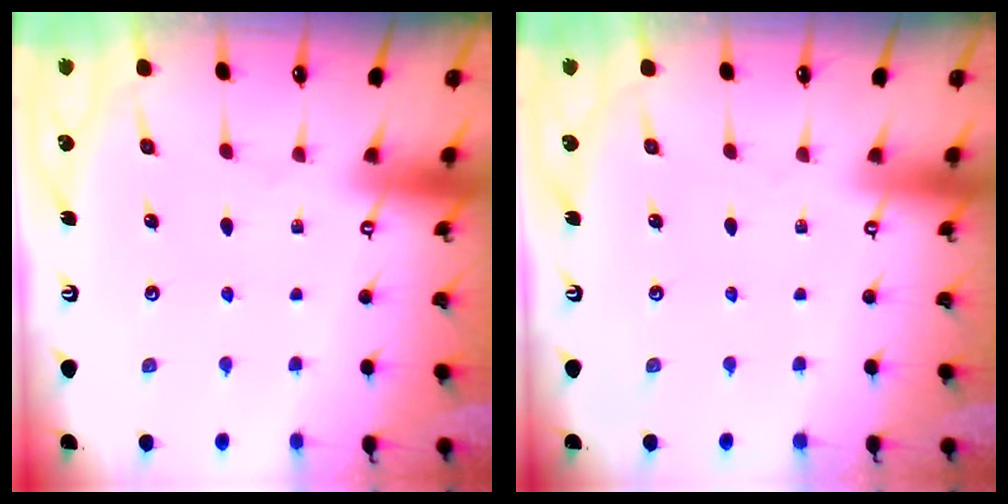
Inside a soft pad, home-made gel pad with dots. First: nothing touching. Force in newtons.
{"total": 0.0}